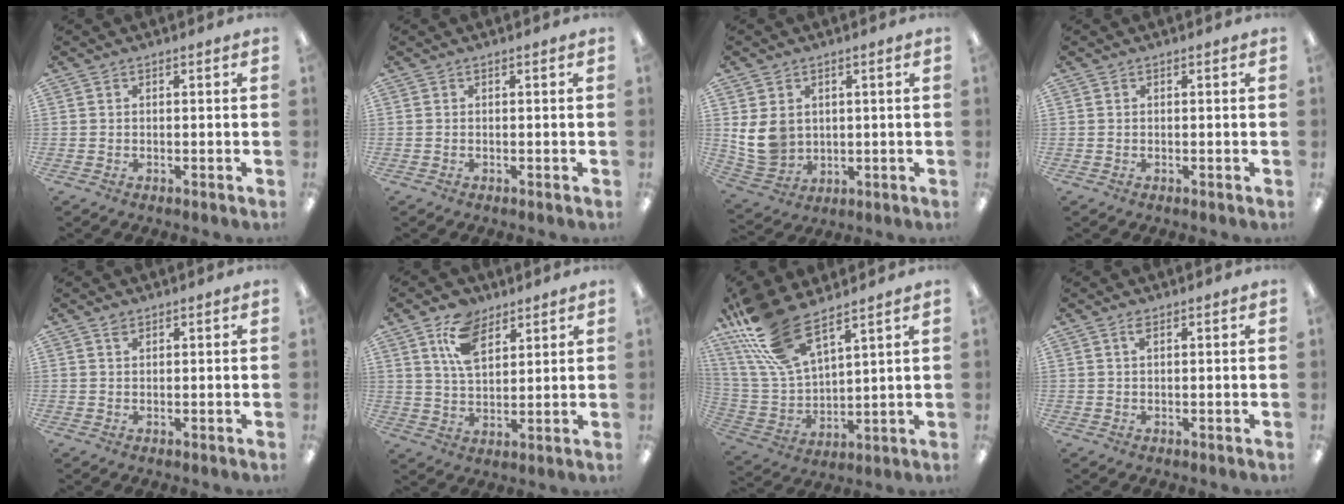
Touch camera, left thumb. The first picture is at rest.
{"total": 0.0}
{"total": 8.4, "force": [1.7, 7.0, 4.3], "torque": [-0.100, 0.002, 0.035]}
{"total": 0.0}
{"total": 1.4, "force": [1.0, 0.7, 0.6], "torque": [-0.015, -0.002, 0.020]}
{"total": 10.7, "force": [6.4, 6.1, 6.1], "torque": [-0.113, -0.011, 0.119]}
{"total": 18.1, "force": [12.5, 6.9, 11.2], "torque": [-0.272, -0.060, 0.224]}
{"total": 1.6, "force": [0.9, 0.6, 1.1], "torque": [-0.019, -0.001, 0.013]}